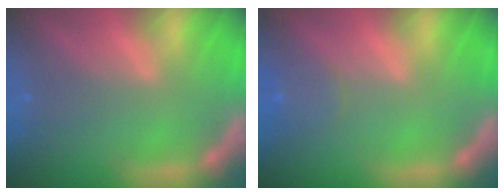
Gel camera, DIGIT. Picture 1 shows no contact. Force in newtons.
{"total": 1.9}